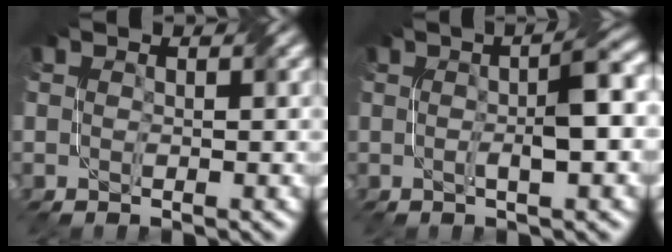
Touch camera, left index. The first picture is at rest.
{"total": 4.6, "force": [0.2, 0.6, 4.6], "torque": [-0.070, 0.011, 0.002]}